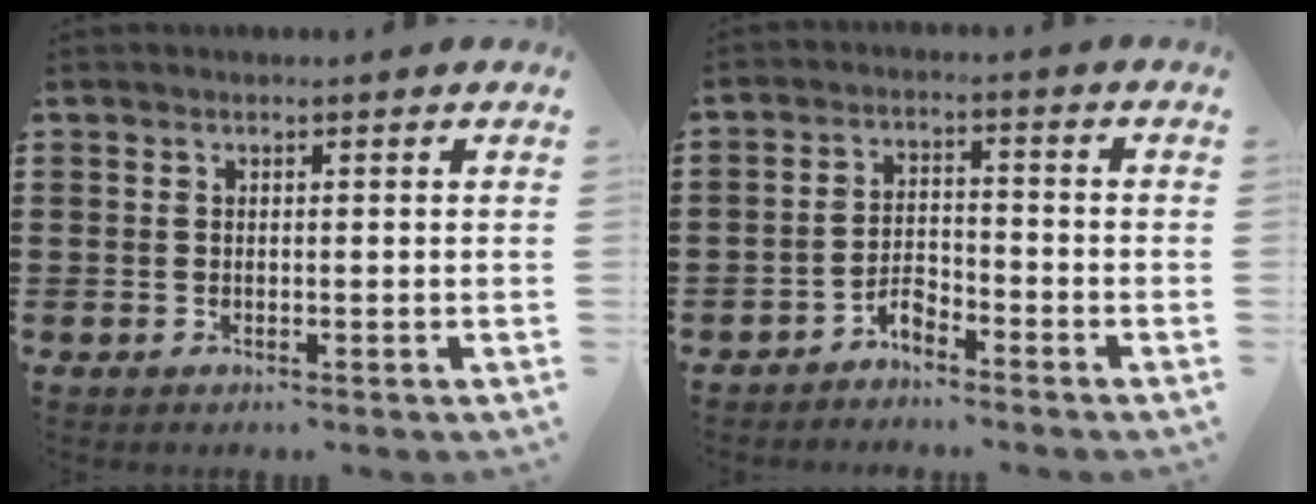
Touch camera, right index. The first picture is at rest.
{"total": 3.1, "force": [-2.8, 1.1, 0.9], "torque": [-0.023, 0.010, -0.058]}